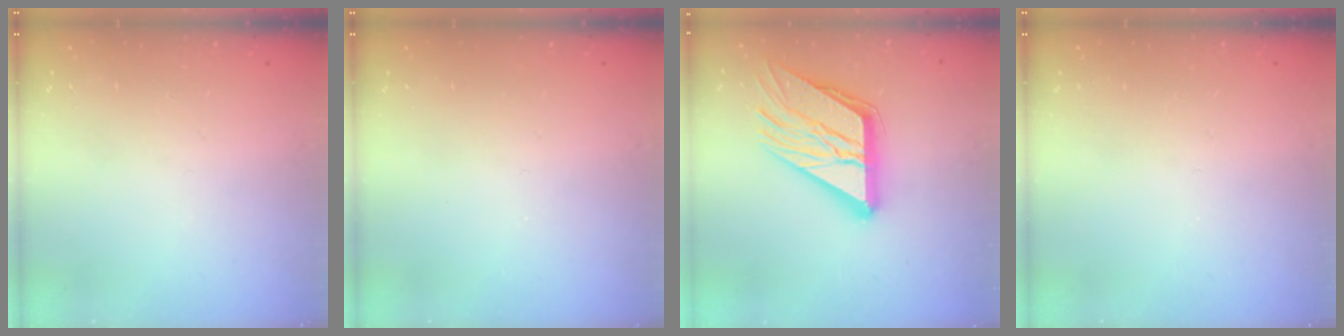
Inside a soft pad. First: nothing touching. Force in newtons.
{"total": 0.0}
{"total": 21.5, "press": 21.3, "slide": 2.9}
{"total": 0.0}